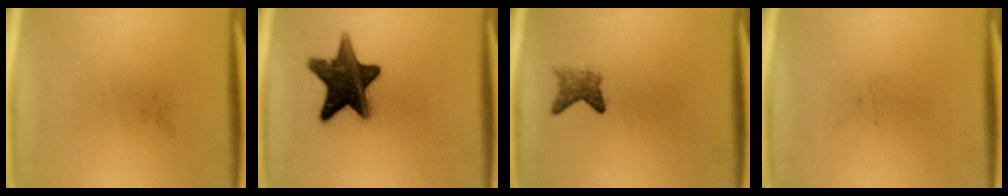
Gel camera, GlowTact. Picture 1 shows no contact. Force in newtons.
{"total": 15.2}
{"total": 2.5}
{"total": 0.0}